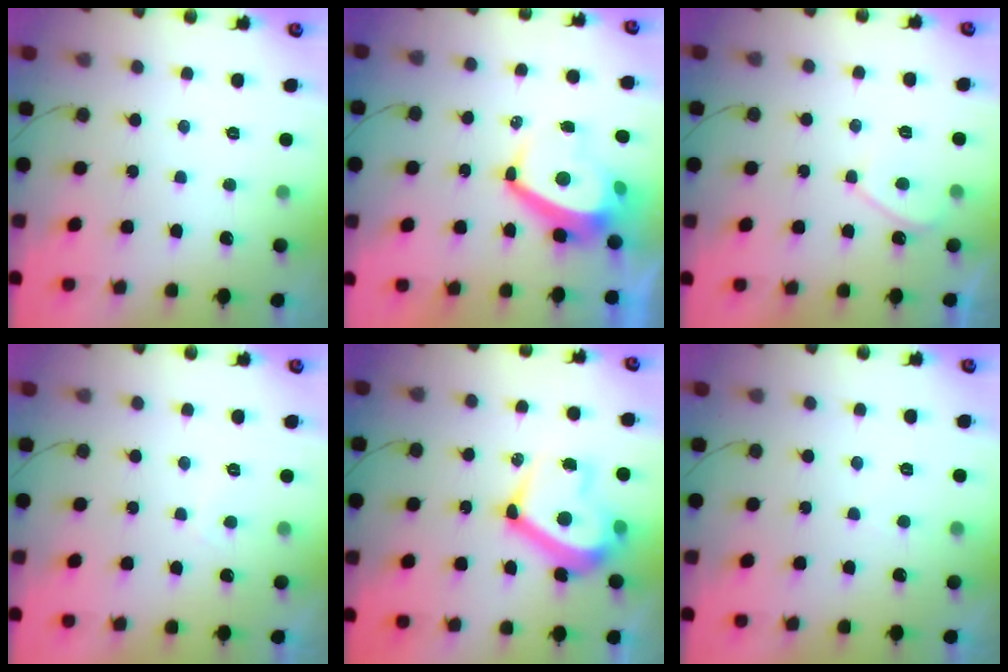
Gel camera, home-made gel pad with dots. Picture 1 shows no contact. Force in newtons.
{"total": 7.8, "press": 7.8, "slide": 0.7}
{"total": 2.8, "press": 2.7, "slide": 0.5}
{"total": 0.7, "press": 0.5, "slide": 0.5}
{"total": 14.2, "press": 14.0, "slide": 2.4}
{"total": 1.7, "press": 1.6, "slide": 0.5}